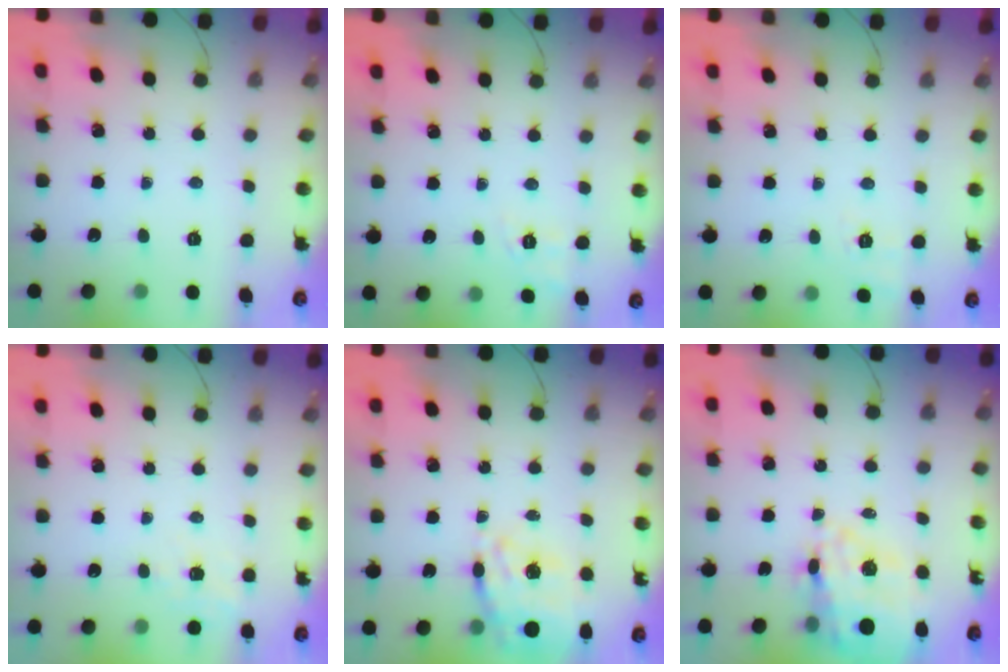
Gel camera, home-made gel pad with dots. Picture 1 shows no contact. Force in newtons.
{"total": 4.8, "press": 4.3, "slide": 2.2}
{"total": 2.7, "press": 1.6, "slide": 2.1}
{"total": 5.2, "press": 4.9, "slide": 1.9}
{"total": 10.2, "press": 9.4, "slide": 4.1}
{"total": 17.2, "press": 16.8, "slide": 3.7}